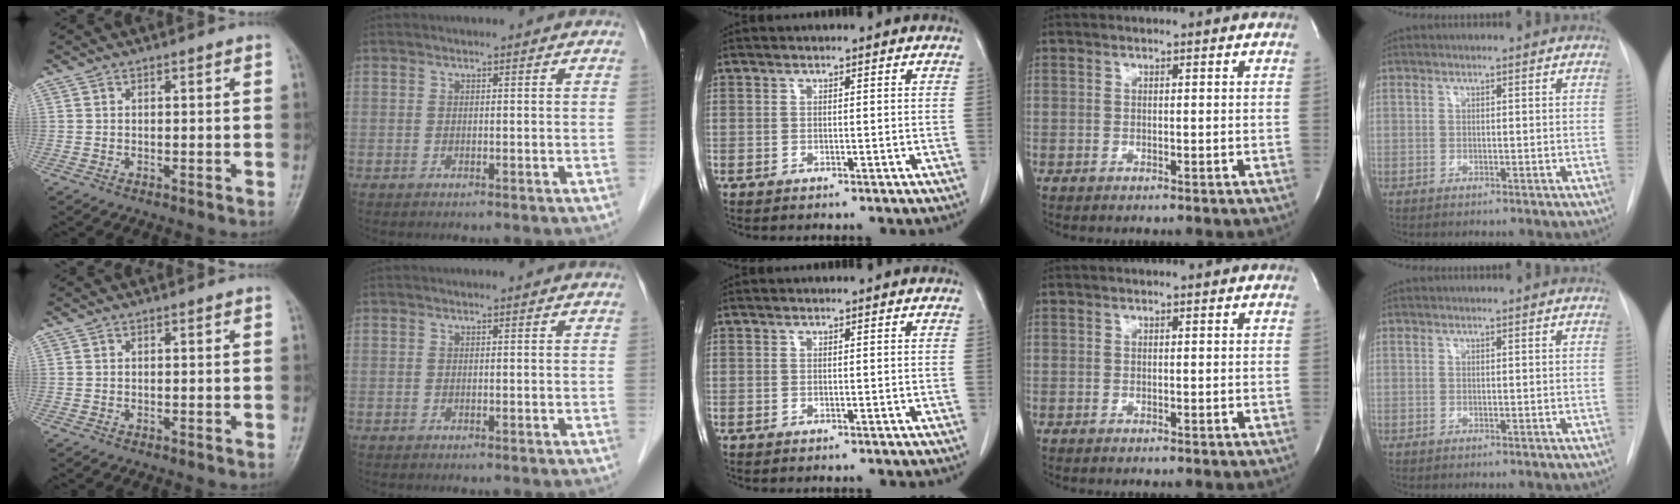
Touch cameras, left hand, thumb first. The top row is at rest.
{}